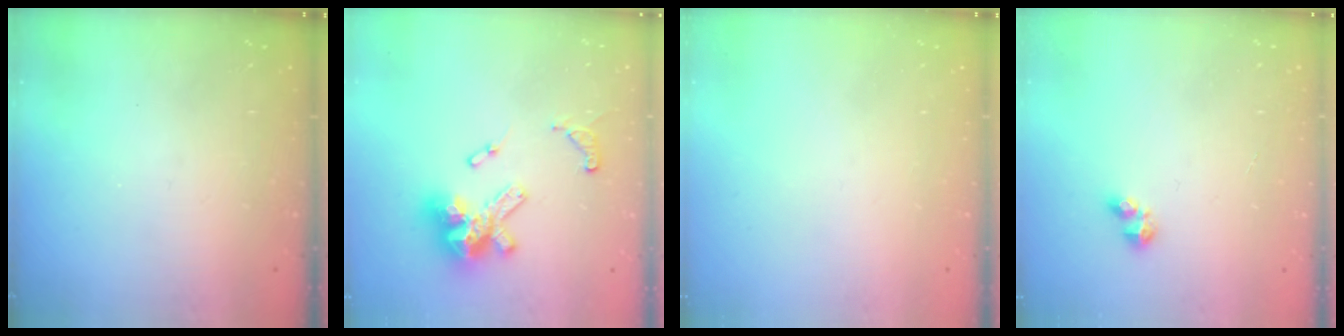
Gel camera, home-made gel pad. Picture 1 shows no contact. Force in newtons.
{"total": 15.0, "press": 14.9, "slide": 1.9}
{"total": 0.0}
{"total": 3.3, "press": 3.3, "slide": 0.4}